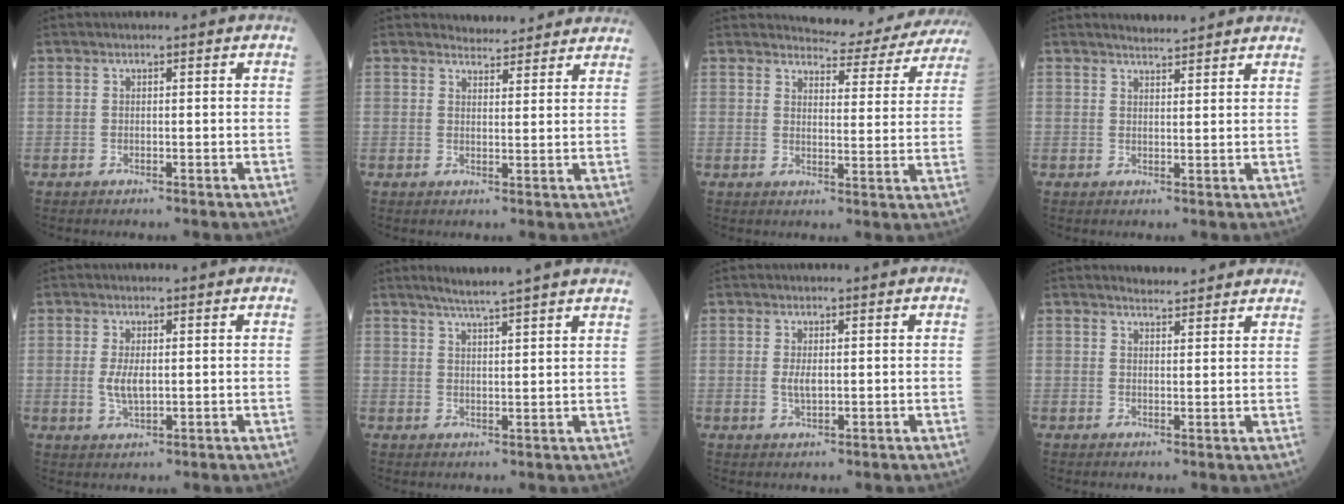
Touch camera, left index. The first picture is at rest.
{"total": 5.8, "force": [5.7, 1.4, 0.4], "torque": [0.000, 0.010, 0.059]}
{"total": 11.3, "force": [11.1, 1.7, 1.0], "torque": [-0.002, -0.033, 0.116]}
{"total": 3.8, "force": [3.7, 0.4, 0.8], "torque": [-0.020, 0.015, 0.050]}
{"total": 3.3, "force": [0.1, 1.3, 3.0], "torque": [-0.067, -0.006, 0.005]}
{"total": 9.3, "force": [8.1, -0.7, 4.5], "torque": [-0.068, 0.018, 0.100]}
{"total": 2.0, "force": [0.1, 0.8, 1.8], "torque": [-0.037, -0.002, 0.005]}
{"total": 5.0, "force": [4.7, 1.0, 1.0], "torque": [-0.014, 0.013, 0.053]}